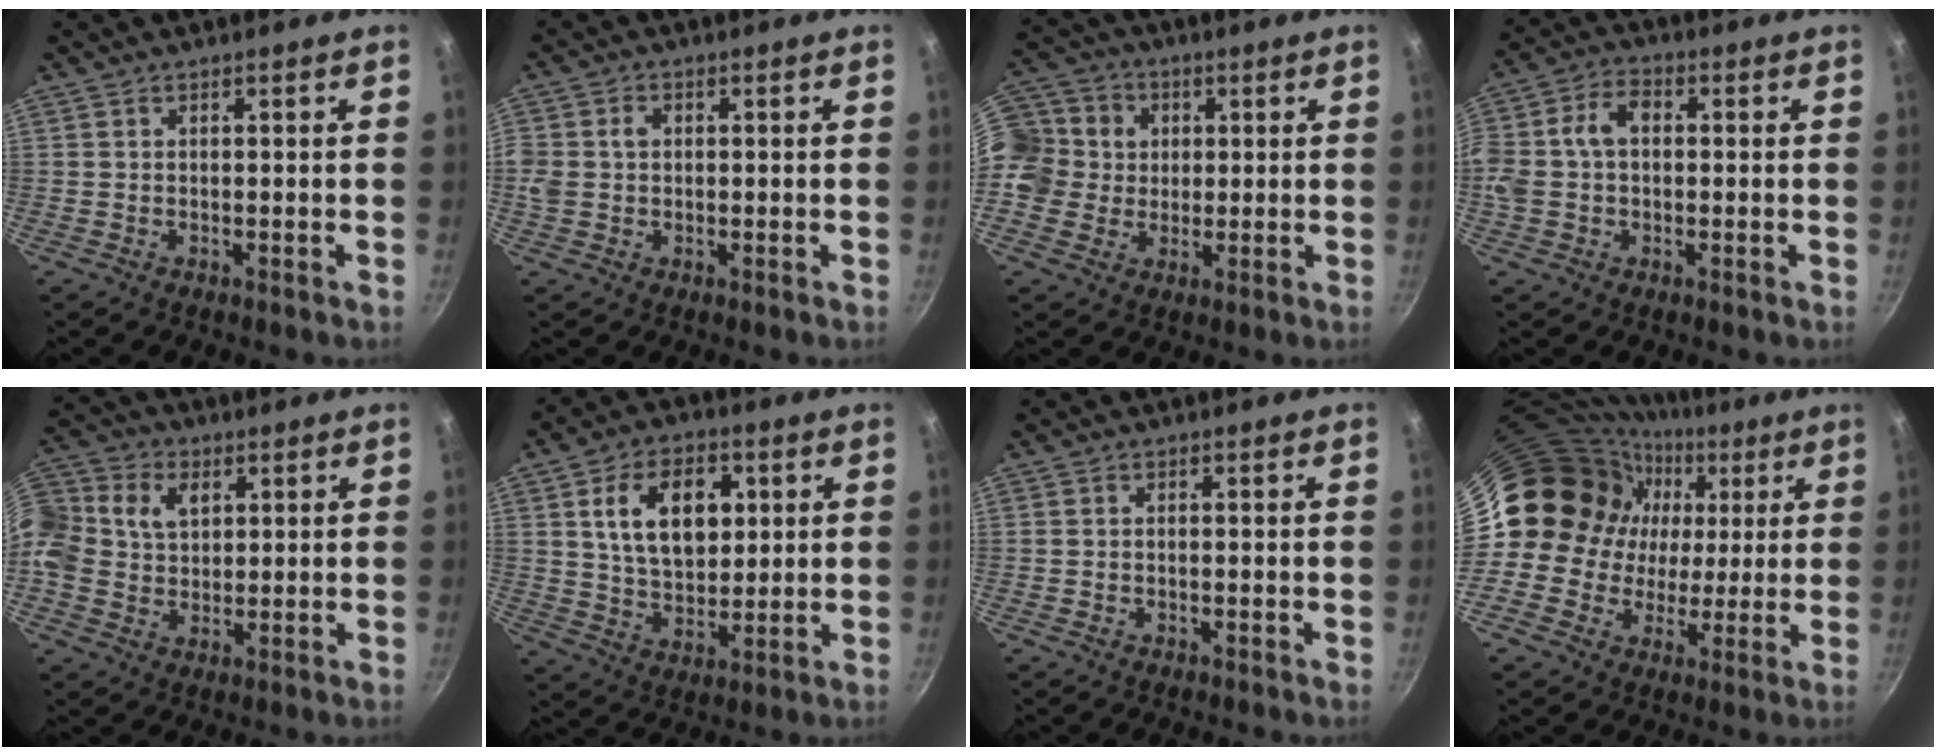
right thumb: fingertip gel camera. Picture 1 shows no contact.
{"total": 5.2, "force": [0.3, 4.3, 2.9], "torque": [-0.053, 0.008, -0.001]}
{"total": 17.2, "force": [2.9, 15.3, 7.2], "torque": [-0.162, 0.031, 0.048]}
{"total": 10.2, "force": [0.4, 7.3, 7.1], "torque": [-0.131, 0.033, -0.006]}
{"total": 15.7, "force": [3.2, 12.6, 8.7], "torque": [-0.200, 0.035, 0.047]}
{"total": 13.9, "force": [3.7, 9.2, 9.7], "torque": [-0.127, -0.007, 0.064]}
{"total": 0.0}
{"total": 18.5, "force": [4.7, 16.5, 7.1], "torque": [-0.085, 0.017, 0.076]}